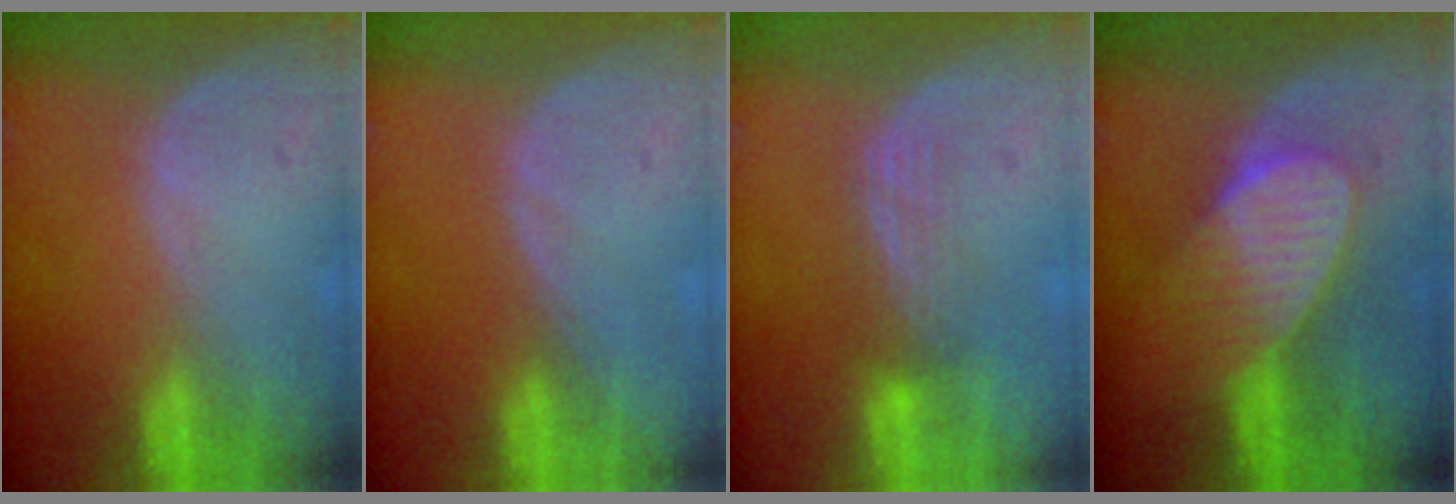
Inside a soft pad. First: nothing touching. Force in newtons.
{"total": 0.0}
{"total": 3.5, "press": 3.1, "slide": 1.7}
{"total": 7.0, "press": 7.0, "slide": 0.4}